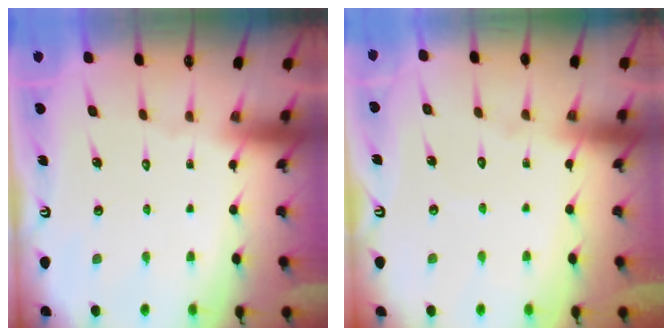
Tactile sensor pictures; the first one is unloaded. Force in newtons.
{"total": 2.9, "press": 2.9, "slide": 0.3}